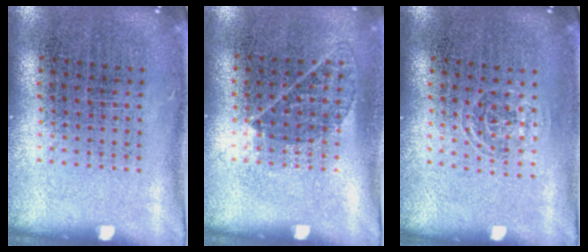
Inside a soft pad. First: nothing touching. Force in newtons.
{"total": 0.8, "press": 0.6, "slide": 0.4}
{"total": 0.7, "press": 0.5, "slide": 0.6}